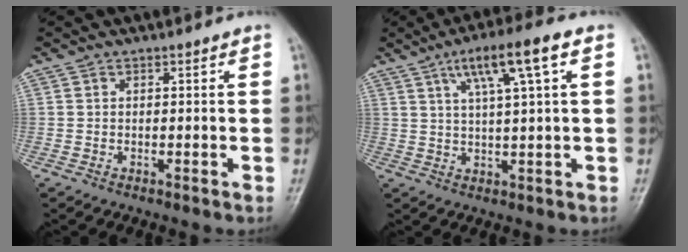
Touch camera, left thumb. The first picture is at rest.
{"total": 10.1, "force": [4.2, 1.1, 9.1], "torque": [-0.161, 0.008, 0.069]}